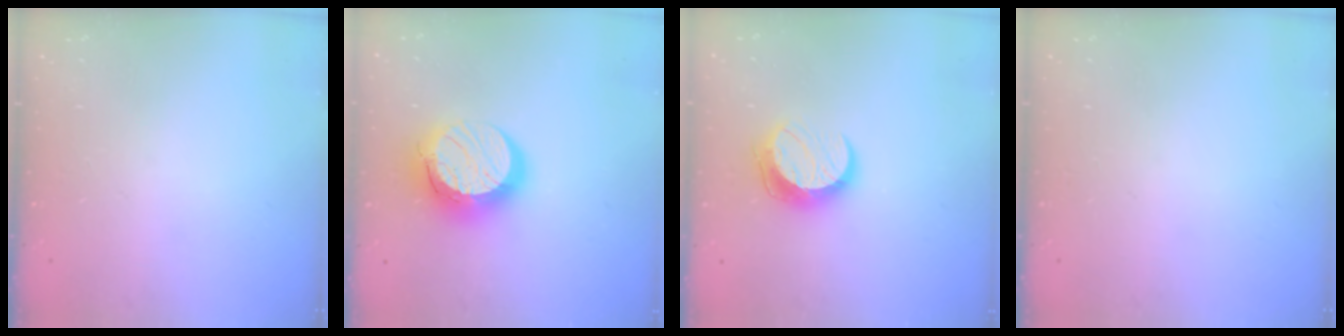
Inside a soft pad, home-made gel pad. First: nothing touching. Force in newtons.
{"total": 15.8, "press": 15.8, "slide": 1.1}
{"total": 10.4, "press": 10.4, "slide": 0.1}
{"total": 0.0}